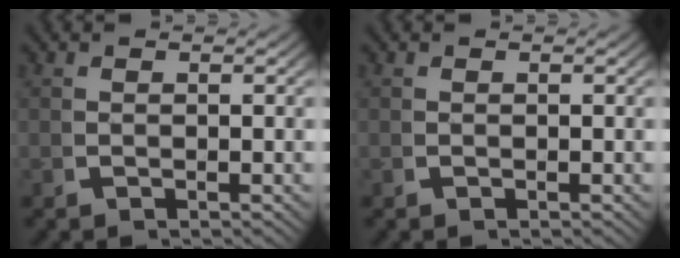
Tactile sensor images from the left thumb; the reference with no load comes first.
{"total": 0.0}